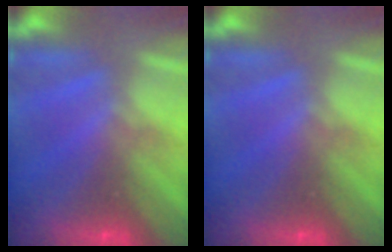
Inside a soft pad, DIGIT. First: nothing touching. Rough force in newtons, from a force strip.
{"total": 0.0}